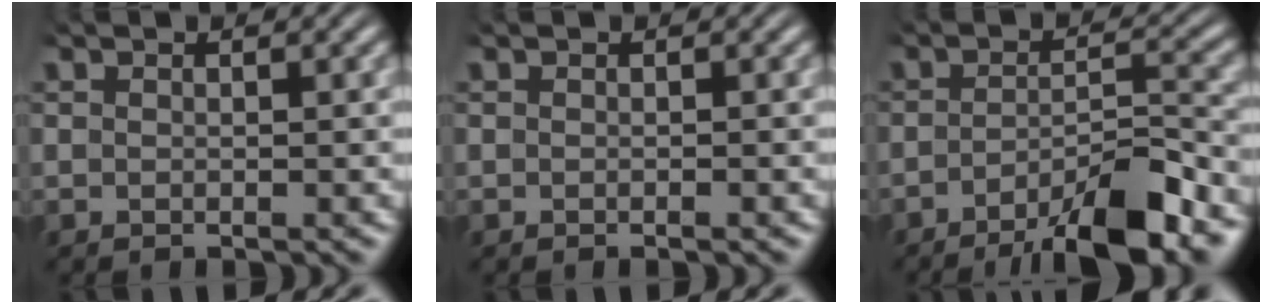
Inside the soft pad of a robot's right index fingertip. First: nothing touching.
{"total": 0.0}
{"total": 7.5, "force": [-5.5, 1.4, 4.9], "torque": [-0.064, -0.011, -0.084]}